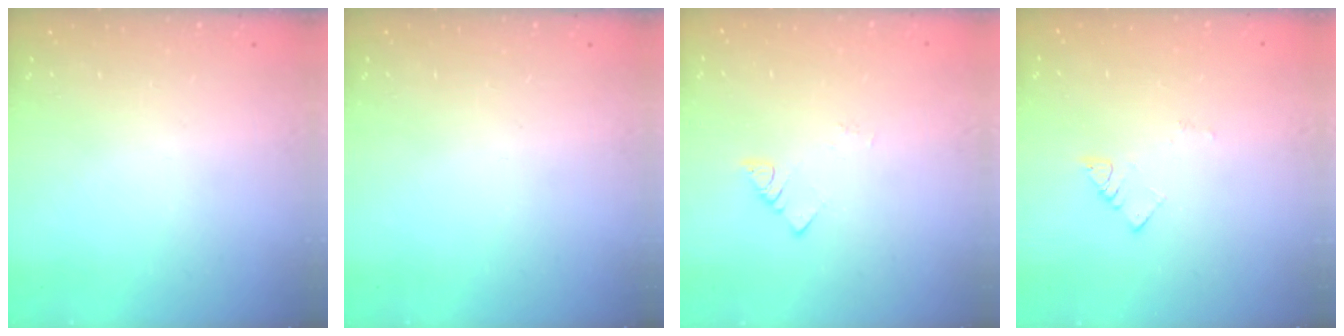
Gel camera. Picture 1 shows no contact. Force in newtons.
{"total": 0.0}
{"total": 2.1, "press": 2.1, "slide": 0.3}
{"total": 2.8, "press": 2.8, "slide": 0.3}